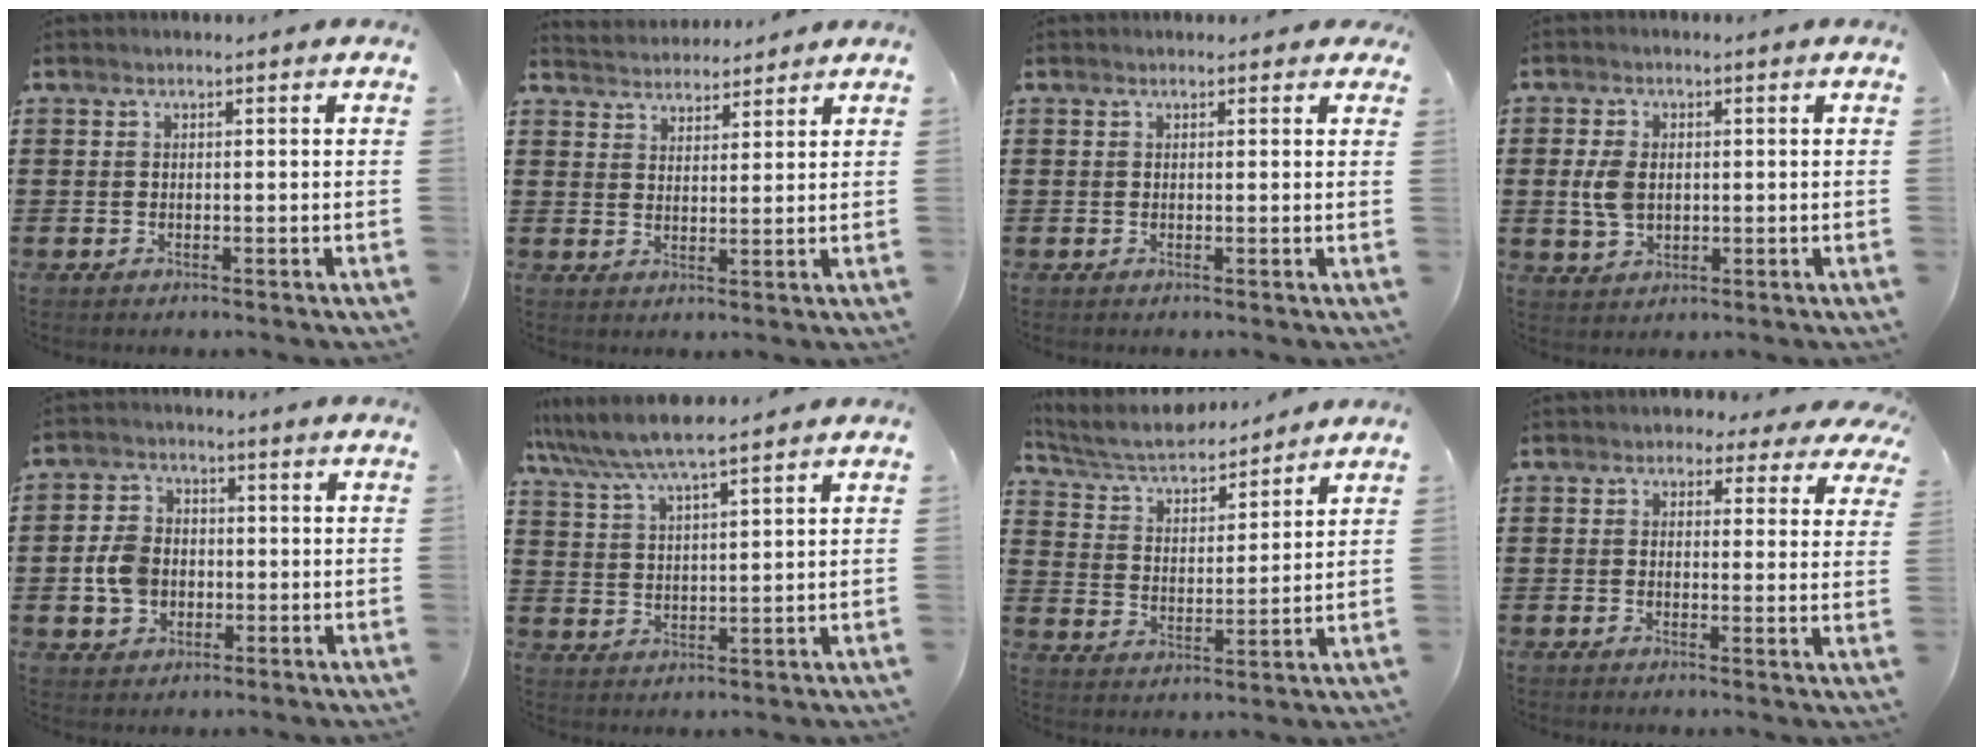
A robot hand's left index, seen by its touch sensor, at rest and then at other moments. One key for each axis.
{"total": 3.2, "fx": 3.1, "fy": 0.5, "fz": -0.6, "tx": -0.001, "ty": -0.010, "tz": 0.058}
{"total": 0.7, "fx": 0.4, "fy": 0.5, "fz": 0.2, "tx": 0.002, "ty": 0.002, "tz": 0.006}
{"total": 5.1, "fx": 0.3, "fy": 3.4, "fz": 3.8, "tx": -0.101, "ty": 0.004, "tz": -0.001}
{"total": 5.9, "fx": -1.0, "fy": 4.8, "fz": 3.3, "tx": -0.082, "ty": 0.009, "tz": -0.021}
{"total": 6.4, "fx": 5.7, "fy": 0.4, "fz": 2.8, "tx": -0.076, "ty": -0.024, "tz": 0.099}
{"total": 5.6, "fx": 5.2, "fy": 1.1, "fz": 1.9, "tx": -0.061, "ty": -0.031, "tz": 0.087}
{"total": 2.5, "fx": 1.9, "fy": 1.4, "fz": 0.8, "tx": -0.018, "ty": 0.000, "tz": 0.031}